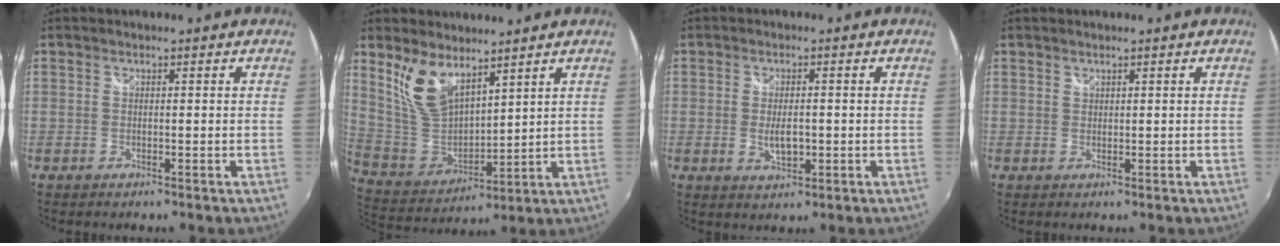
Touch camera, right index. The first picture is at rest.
{"total": 11.4, "force": [7.2, 5.5, 7.0], "torque": [-0.140, -0.004, 0.159]}
{"total": 4.3, "force": [-0.6, 2.2, 3.7], "torque": [-0.067, -0.005, -0.008]}
{"total": 0.7, "force": [0.6, 0.4, 0.0], "torque": [0.002, 0.001, 0.011]}